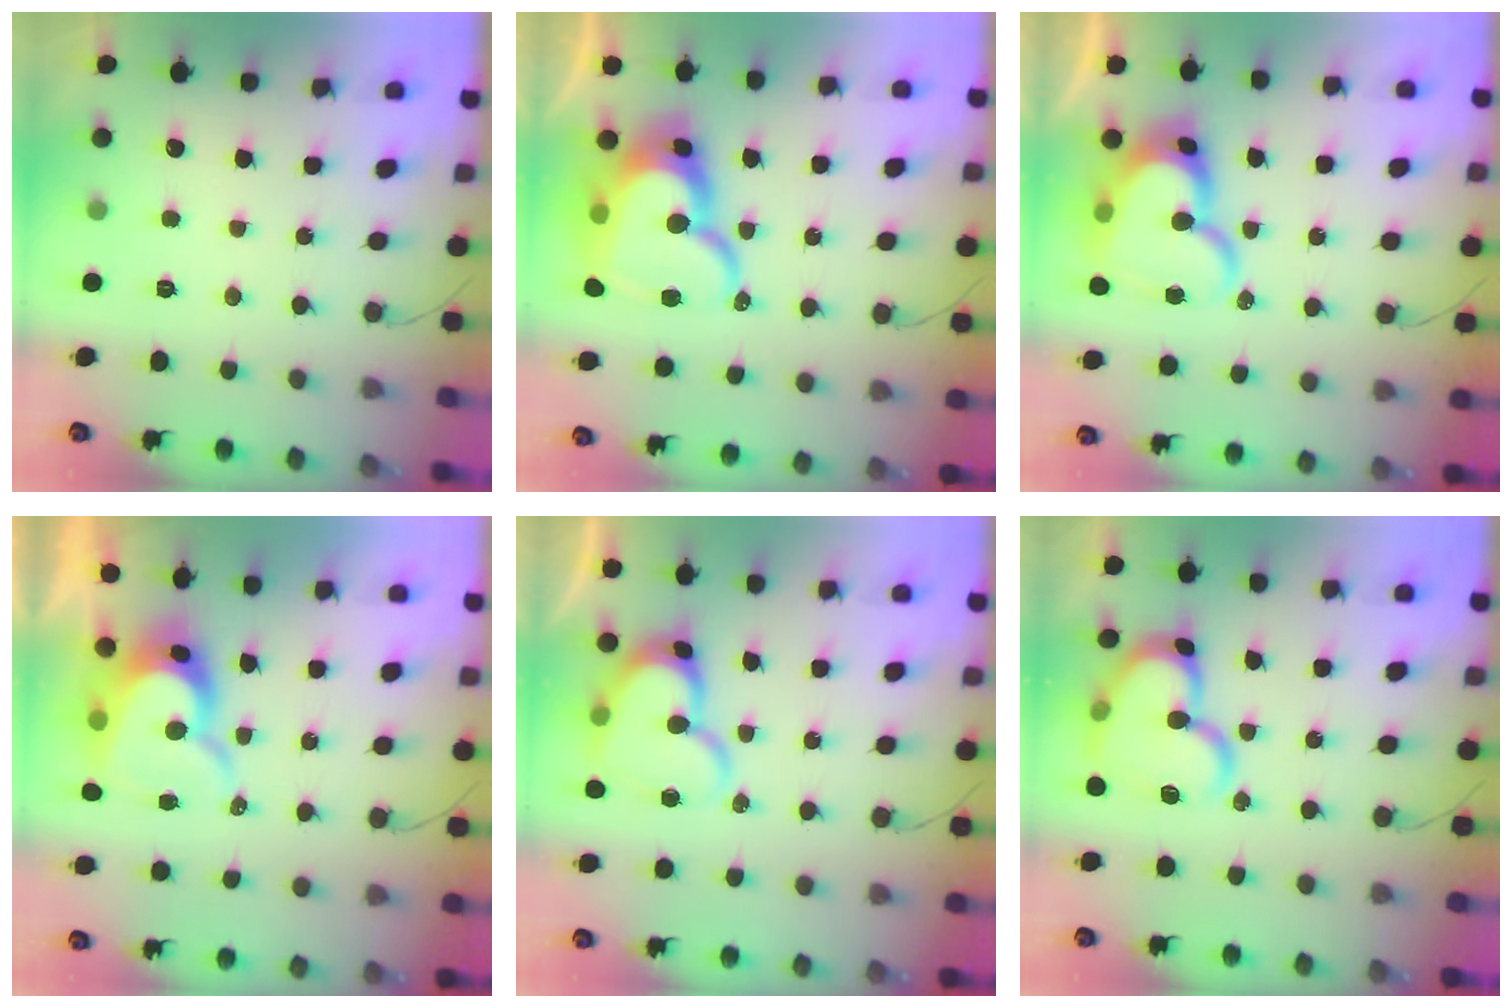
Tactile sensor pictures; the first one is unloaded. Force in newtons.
{"total": 20.7, "press": 20.6, "slide": 2.1}
{"total": 18.9, "press": 18.8, "slide": 1.6}
{"total": 13.4, "press": 13.4, "slide": 1.1}
{"total": 14.4, "press": 14.3, "slide": 1.3}
{"total": 18.3, "press": 18.2, "slide": 2.0}